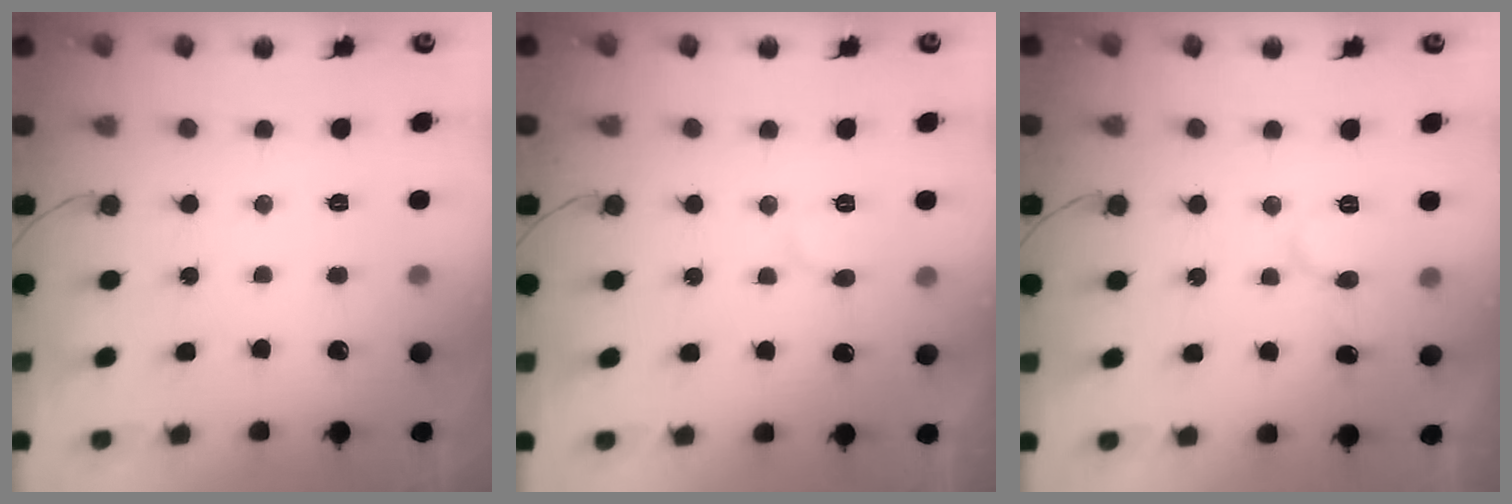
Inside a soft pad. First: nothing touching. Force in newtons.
{"total": 6.4, "press": 6.4, "slide": 0.4}
{"total": 7.3, "press": 7.3, "slide": 0.7}